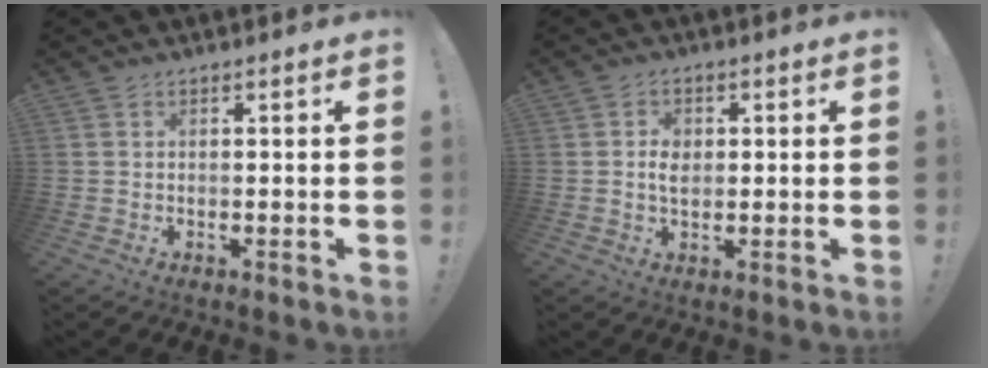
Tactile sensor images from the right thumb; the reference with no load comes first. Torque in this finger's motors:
{"motor_torque": [0.03, -0.03, 0.00, 0.01, 0.00]}